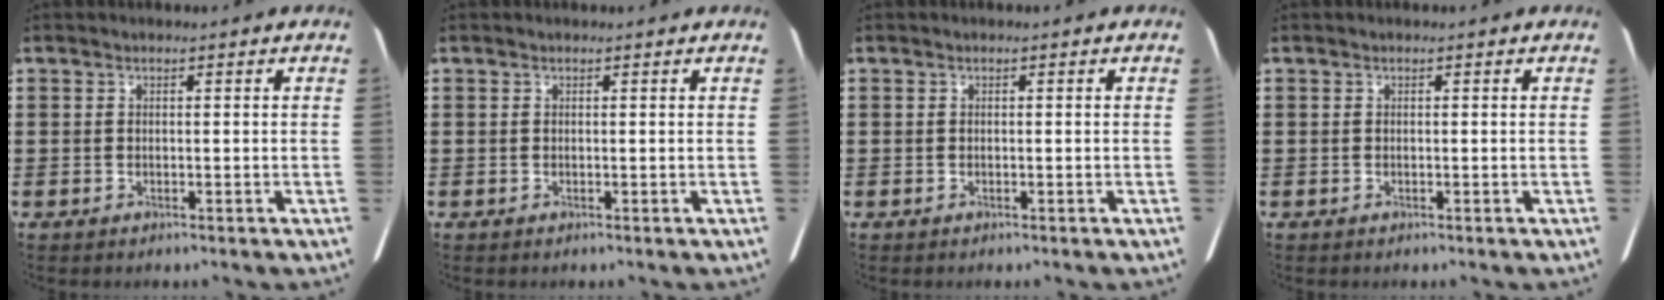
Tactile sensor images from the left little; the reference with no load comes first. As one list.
[{"total": 0.0}, {"total": 0.0}, {"total": 0.0}]